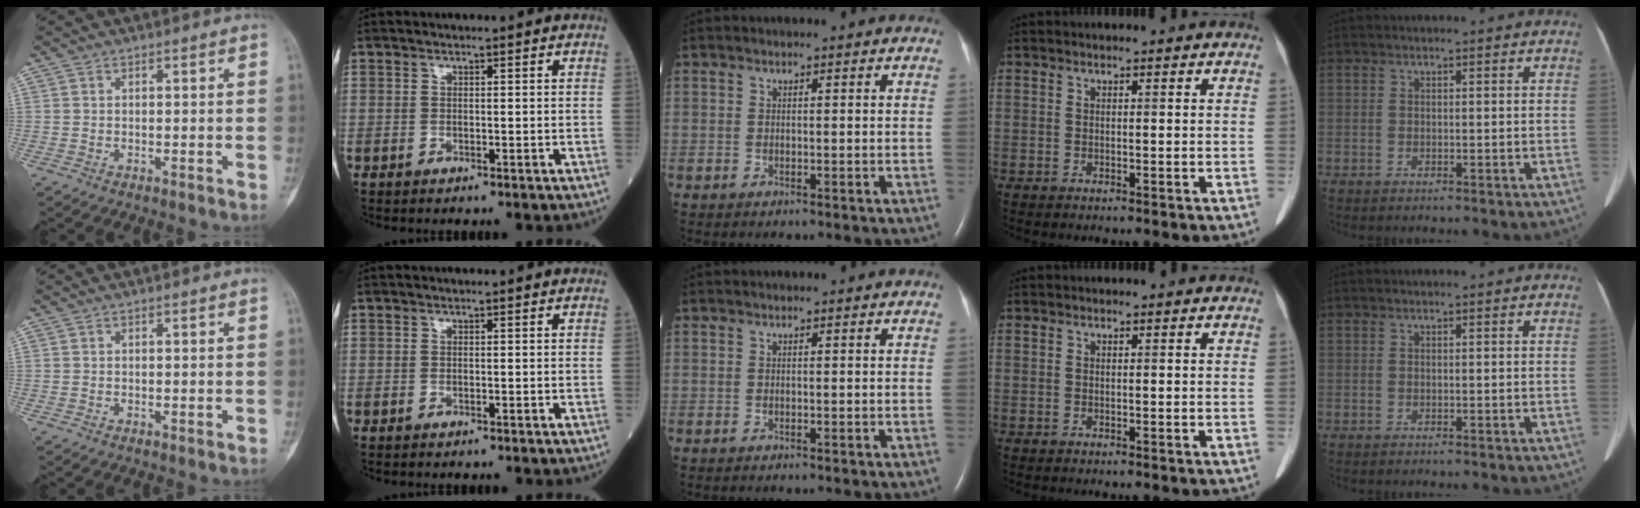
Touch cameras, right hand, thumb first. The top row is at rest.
{}